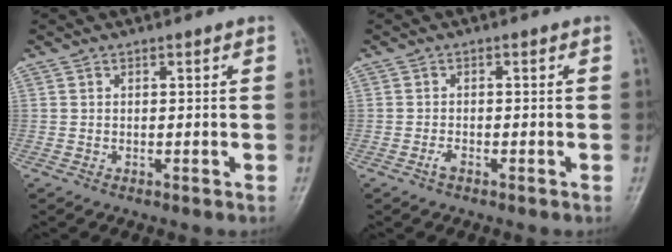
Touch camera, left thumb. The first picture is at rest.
{"total": 1.4, "force": [-1.0, 0.5, 0.9], "torque": [-0.022, 0.006, -0.020]}